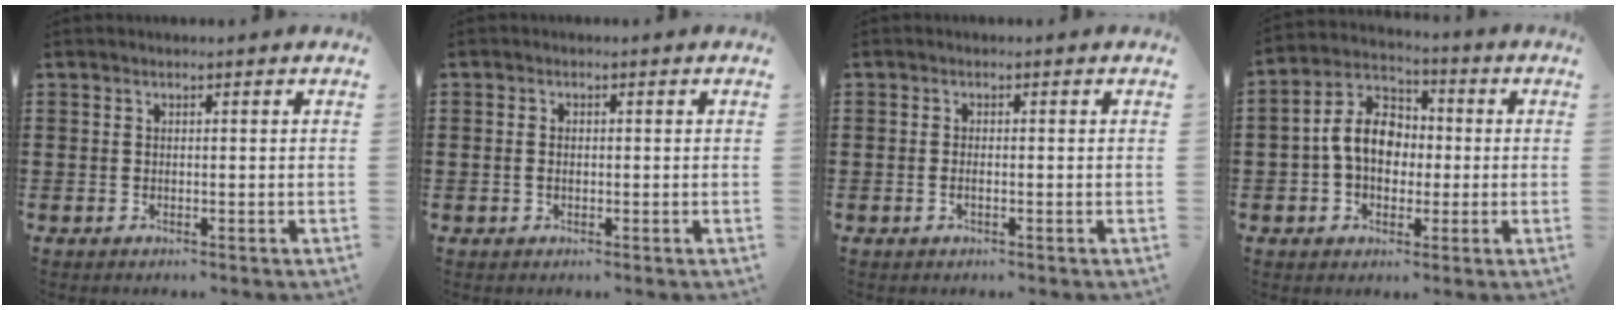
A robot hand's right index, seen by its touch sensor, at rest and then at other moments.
{"total": 1.4, "force": [-0.1, 0.7, 1.2], "torque": [-0.025, 0.002, -0.002]}
{"total": 1.0, "force": [-0.3, 0.1, 0.9], "torque": [-0.020, -0.007, -0.003]}
{"total": 8.6, "force": [-0.3, 6.6, 5.5], "torque": [-0.137, 0.015, -0.009]}